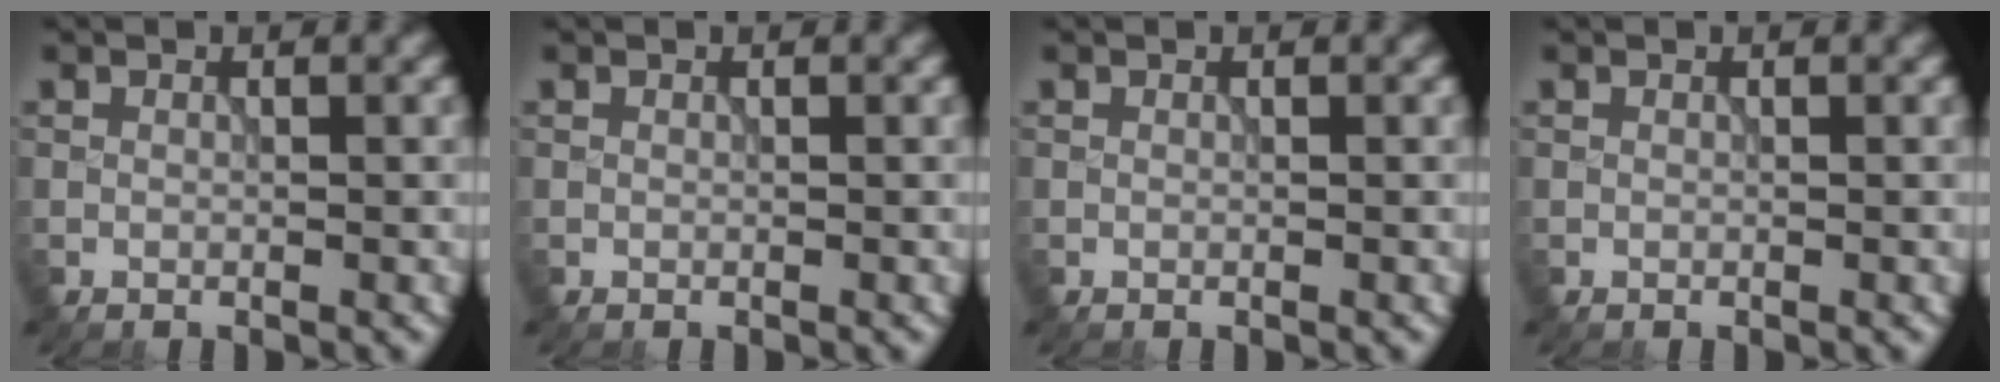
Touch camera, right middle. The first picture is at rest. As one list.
[{"total": 0.0}, {"total": 0.0}, {"total": 0.0}]